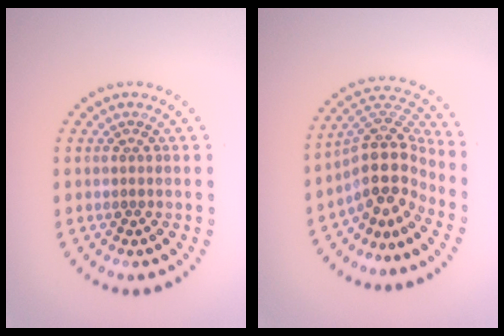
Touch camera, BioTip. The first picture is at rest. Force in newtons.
{"total": 5.0, "press": 3.7, "slide": 3.3}